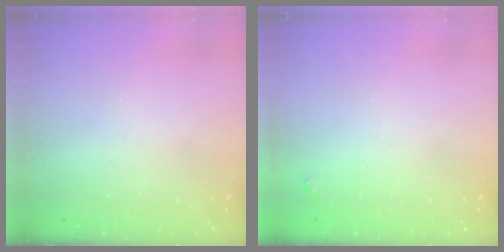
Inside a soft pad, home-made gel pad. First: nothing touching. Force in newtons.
{"total": 3.6, "press": 3.6, "slide": 0.2}